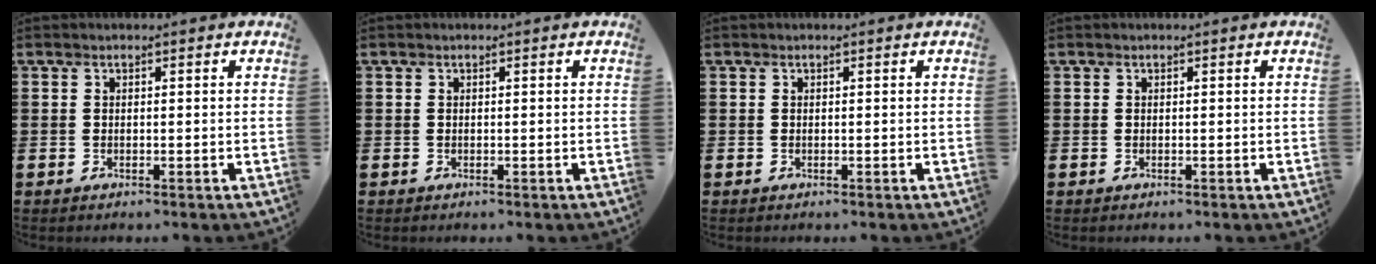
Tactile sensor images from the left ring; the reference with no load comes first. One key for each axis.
{"total": 0.0}
{"total": 0.0}
{"total": 0.0}